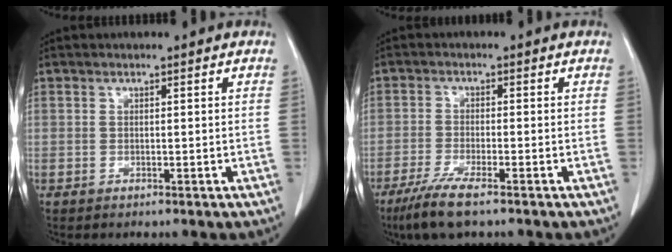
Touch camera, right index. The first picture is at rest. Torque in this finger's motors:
{"motor_torque": [0.57, -0.53, 0.17, 0.07]}